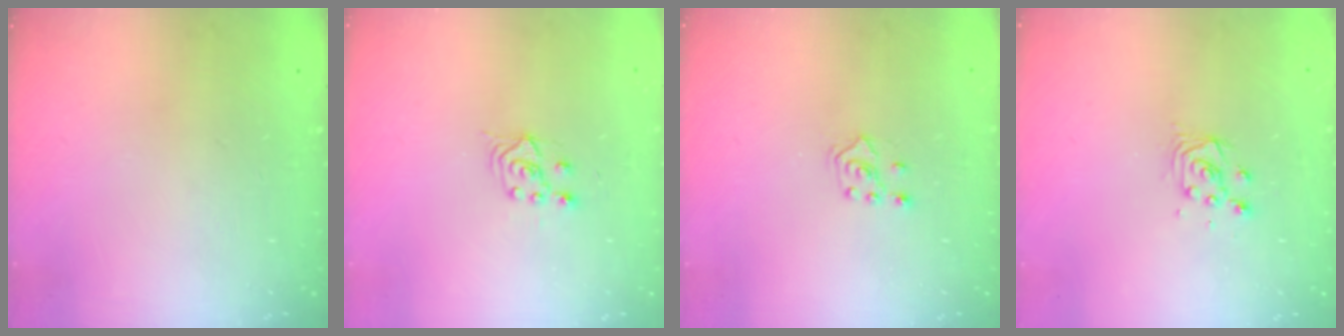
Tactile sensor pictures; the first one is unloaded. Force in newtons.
{"total": 3.9, "press": 3.8, "slide": 0.9}
{"total": 4.0, "press": 3.9, "slide": 1.0}
{"total": 4.7, "press": 4.7, "slide": 0.5}